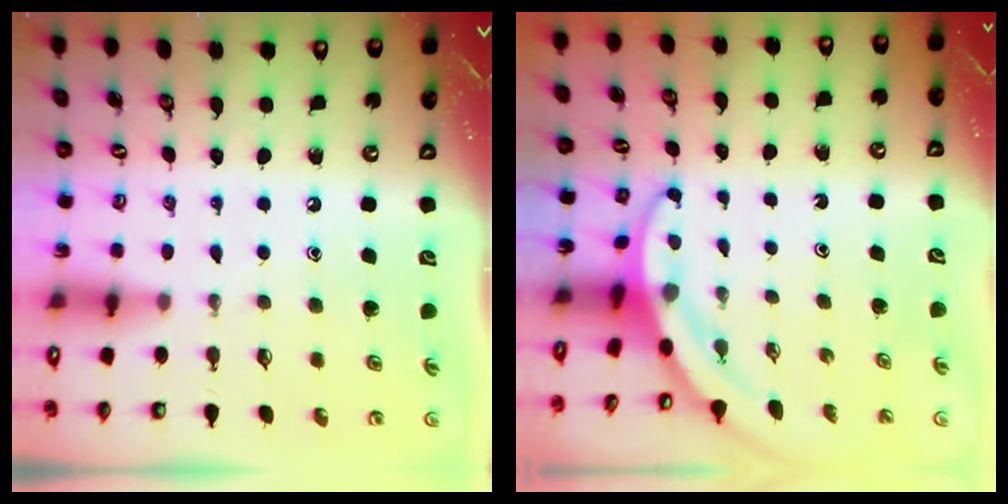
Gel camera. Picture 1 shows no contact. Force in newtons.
{"total": 3.4, "press": 3.4, "slide": 0.2}